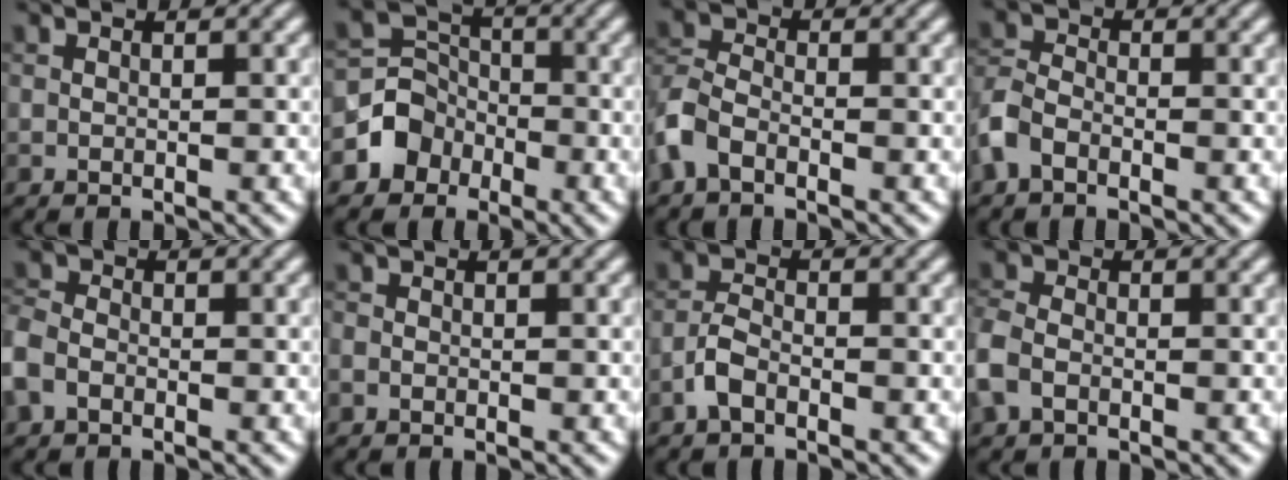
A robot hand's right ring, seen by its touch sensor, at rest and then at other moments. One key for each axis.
{"total": 3.9, "fx": -1.9, "fy": 3.4, "fz": 0.6, "tx": 0.002, "ty": 0.009, "tz": -0.045}
{"total": 3.6, "fx": -1.9, "fy": 2.0, "fz": 2.3, "tx": -0.059, "ty": 0.003, "tz": -0.054}
{"total": 3.1, "fx": -1.7, "fy": 1.8, "fz": 1.9, "tx": -0.046, "ty": 0.004, "tz": -0.050}
{"total": 3.4, "fx": -1.5, "fy": 2.4, "fz": 1.8, "tx": -0.048, "ty": 0.002, "tz": -0.046}
{"total": 0.9, "fx": -0.4, "fy": 0.8, "fz": 0.3, "tx": -0.001, "ty": -0.004, "tz": -0.007}
{"total": 2.2, "fx": -1.4, "fy": 1.0, "fz": 1.5, "tx": -0.031, "ty": 0.006, "tz": -0.034}
{"total": 3.4, "fx": -1.3, "fy": 2.3, "fz": 2.1, "tx": -0.059, "ty": 0.000, "tz": -0.040}